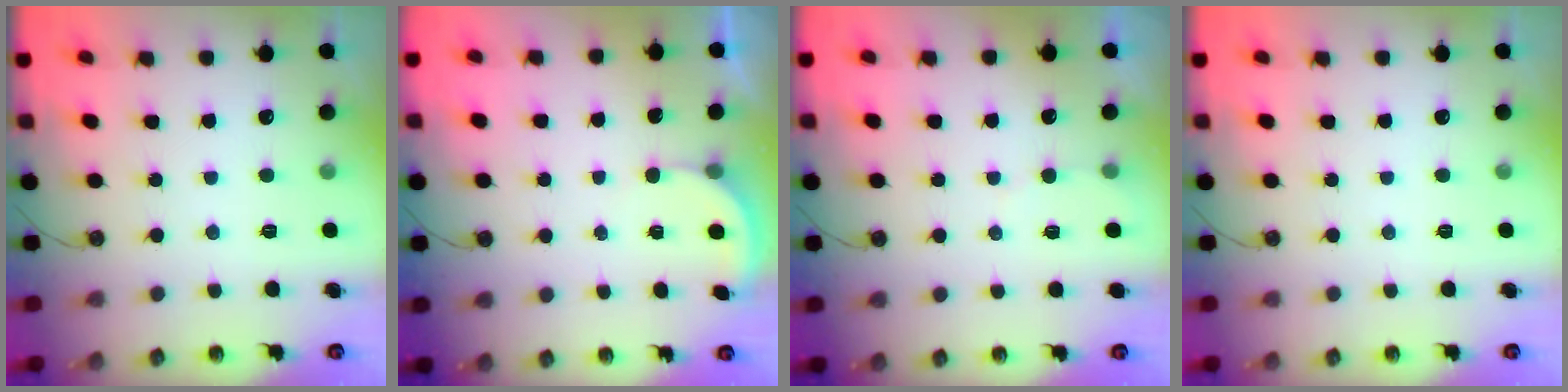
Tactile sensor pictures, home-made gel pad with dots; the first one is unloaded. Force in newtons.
{"total": 1.6, "press": 1.6, "slide": 0.3}
{"total": 1.7, "press": 1.7, "slide": 0.2}
{"total": 0.0}